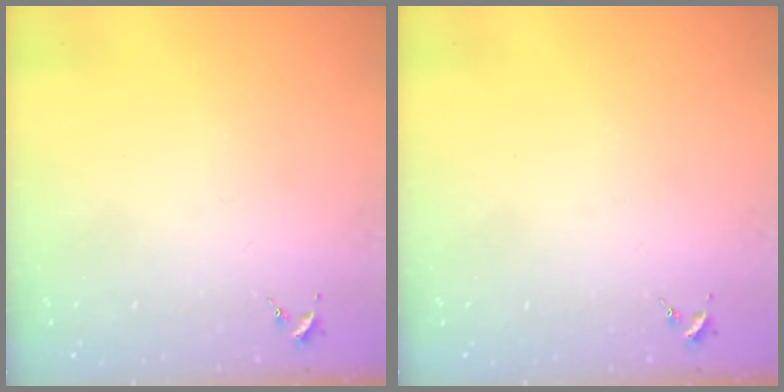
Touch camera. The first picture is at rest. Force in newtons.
{"total": 0.0}